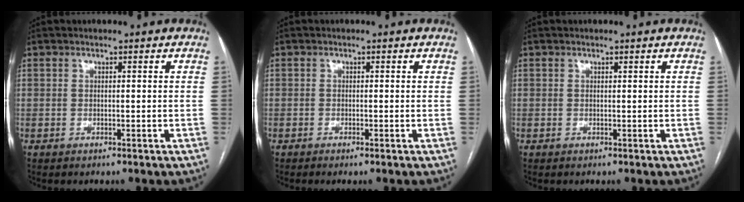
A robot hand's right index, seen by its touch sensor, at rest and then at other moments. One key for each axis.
{"total": 0.7, "fx": -0.5, "fy": -0.1, "fz": 0.5, "tx": -0.010, "ty": -0.001, "tz": -0.008}
{"total": 0.0}